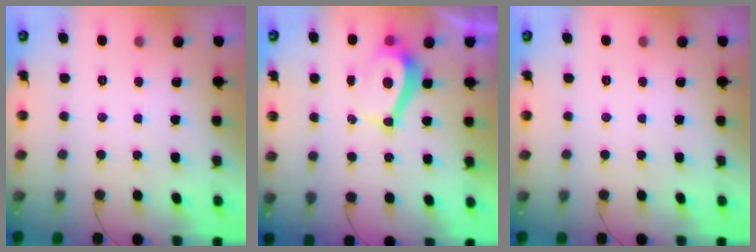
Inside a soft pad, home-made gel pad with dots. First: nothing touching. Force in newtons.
{"total": 6.8, "press": 6.7, "slide": 0.7}
{"total": 0.0}